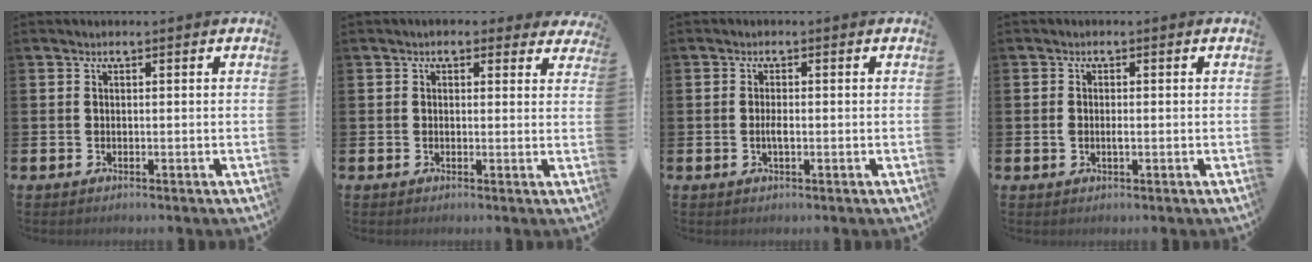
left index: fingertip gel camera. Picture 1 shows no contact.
{"total": 2.2, "force": [1.8, 1.2, 0.4], "torque": [-0.004, -0.003, 0.029]}
{"total": 1.5, "force": [-0.3, 0.4, 1.4], "torque": [-0.024, 0.000, -0.006]}
{"total": 1.1, "force": [-0.1, 0.6, 1.0], "torque": [-0.017, 0.003, -0.004]}